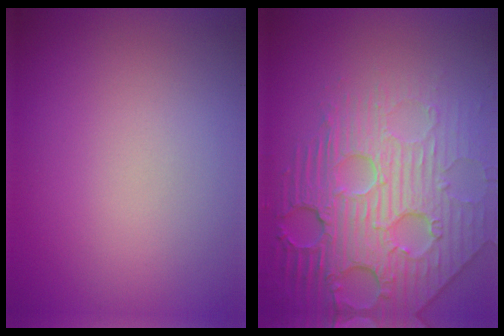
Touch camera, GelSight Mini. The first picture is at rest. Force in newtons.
{"total": 8.6, "press": 6.0, "slide": 6.2}